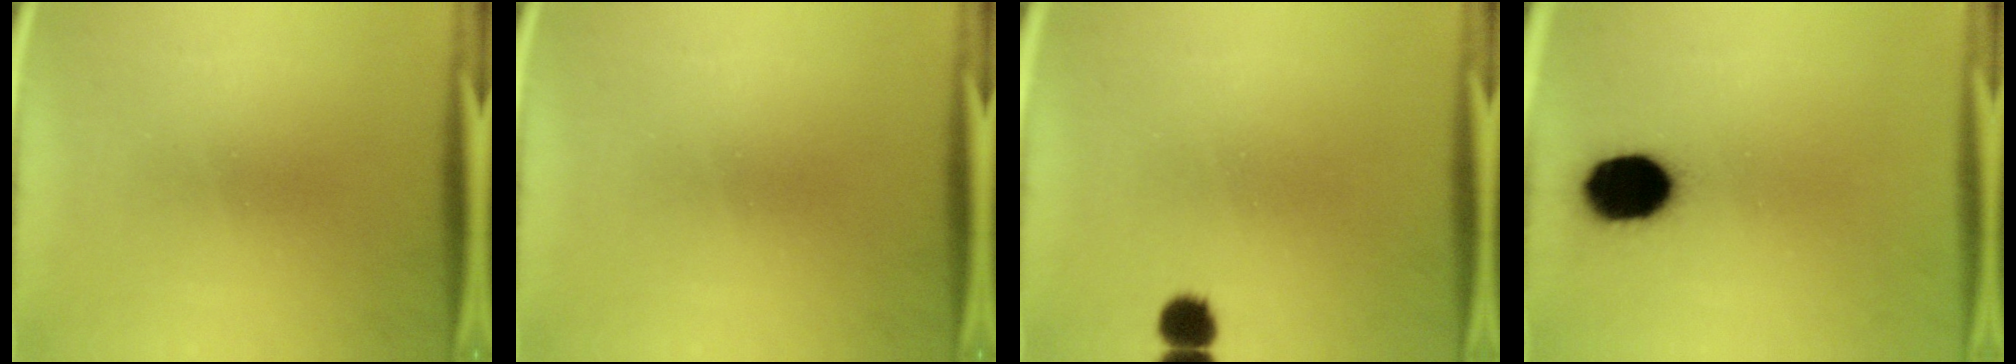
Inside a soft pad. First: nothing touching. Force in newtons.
{"total": 0.0}
{"total": 3.9}
{"total": 14.7}